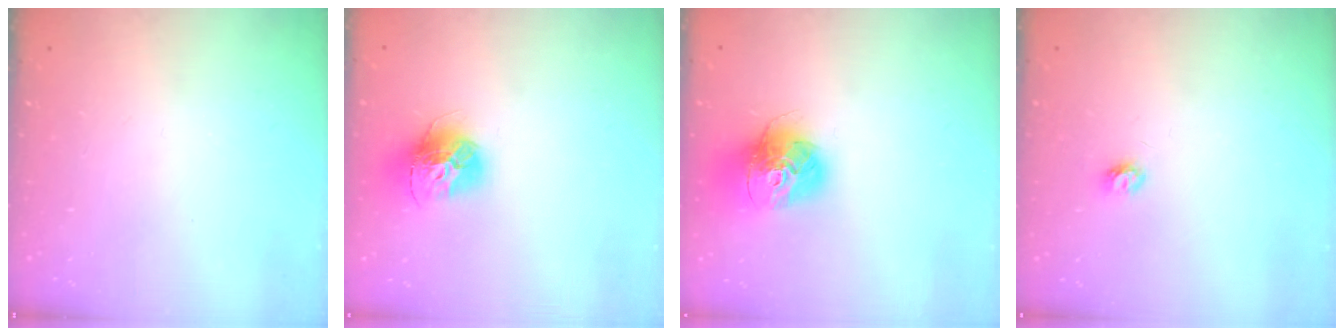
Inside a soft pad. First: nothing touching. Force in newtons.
{"total": 13.9, "press": 13.8, "slide": 1.4}
{"total": 15.3, "press": 15.2, "slide": 1.8}
{"total": 3.4, "press": 3.4, "slide": 0.3}